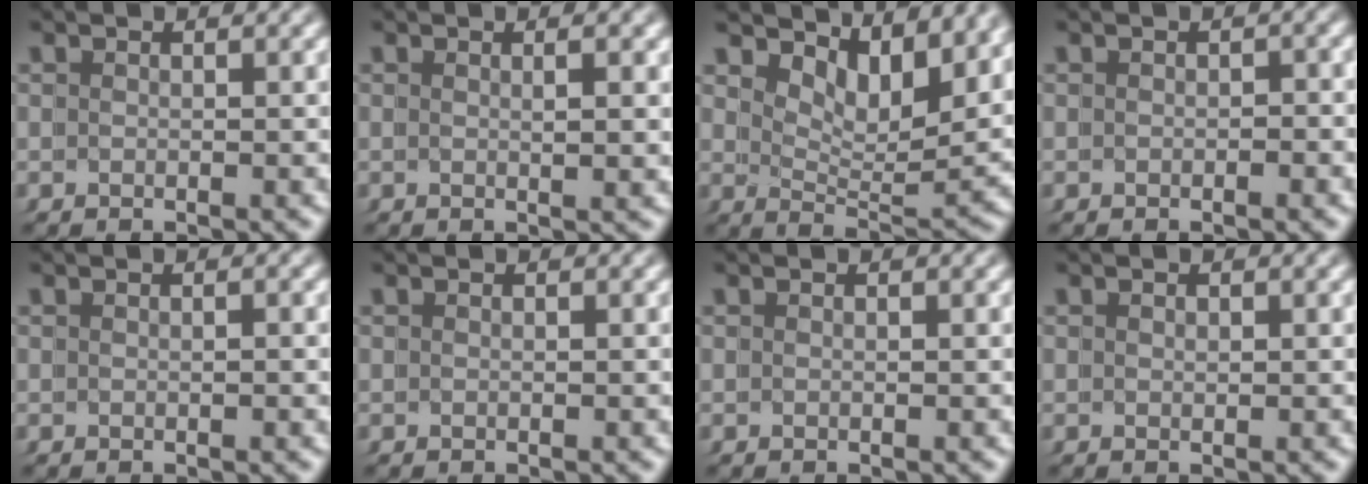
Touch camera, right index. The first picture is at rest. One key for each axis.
{"total": 1.3, "fx": 0.1, "fy": -1.2, "fz": 0.1, "tx": 0.002, "ty": -0.005, "tz": 0.007}
{"total": 5.2, "fx": 4.4, "fy": 1.1, "fz": 2.7, "tx": -0.035, "ty": -0.003, "tz": 0.067}
{"total": 0.5, "fx": -0.4, "fy": 0.3, "fz": 0.0, "tx": 0.007, "ty": 0.000, "tz": -0.009}
{"total": 0.0}
{"total": 0.0}
{"total": 0.0}
{"total": 0.0}